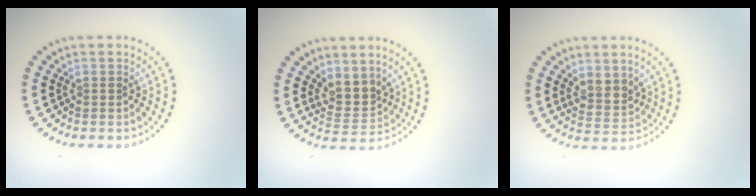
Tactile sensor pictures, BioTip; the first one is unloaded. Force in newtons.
{"total": 2.8, "press": 2.2, "slide": 1.7}
{"total": 2.4, "press": 2.1, "slide": 1.1}